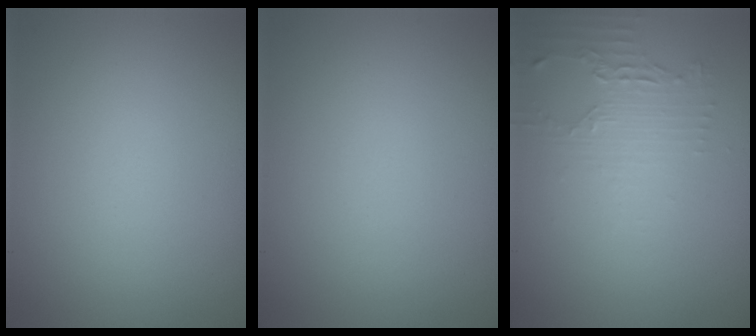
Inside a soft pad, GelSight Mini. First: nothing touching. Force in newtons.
{"total": 0.0}
{"total": 2.2, "press": 1.8, "slide": 1.2}